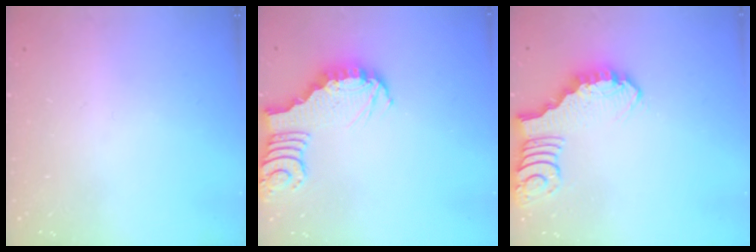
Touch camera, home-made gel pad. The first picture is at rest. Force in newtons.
{"total": 3.3, "press": 3.3, "slide": 0.3}
{"total": 2.4, "press": 2.4, "slide": 0.3}